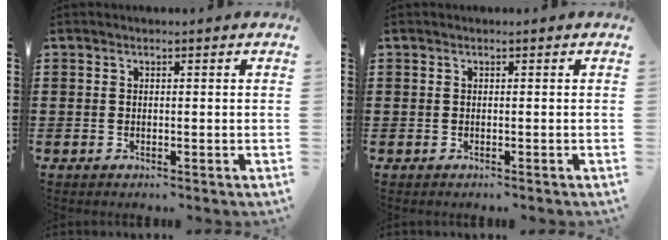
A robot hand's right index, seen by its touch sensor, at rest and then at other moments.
{"total": 0.0}